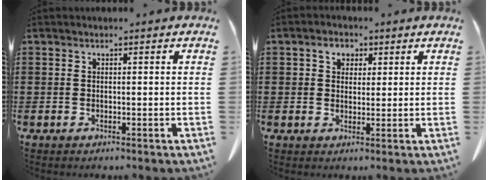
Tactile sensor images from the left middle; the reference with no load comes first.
{"total": 2.8, "force": [1.6, 1.9, 1.2], "torque": [-0.022, 0.006, 0.026]}